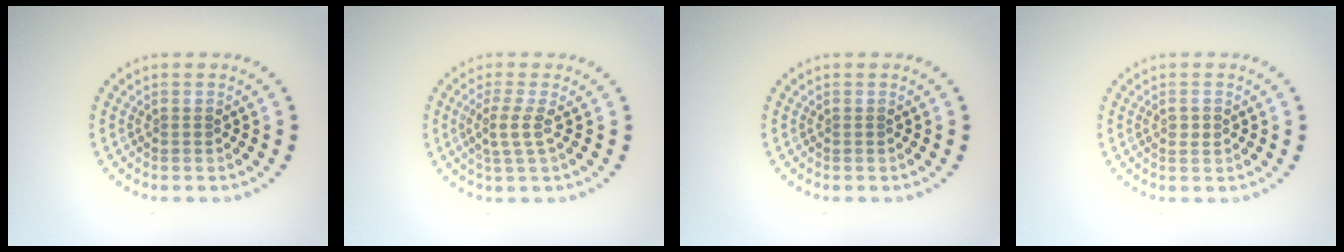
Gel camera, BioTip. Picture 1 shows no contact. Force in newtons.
{"total": 2.3, "press": 1.8, "slide": 1.4}
{"total": 0.0}
{"total": 1.1, "press": 1.0, "slide": 0.3}